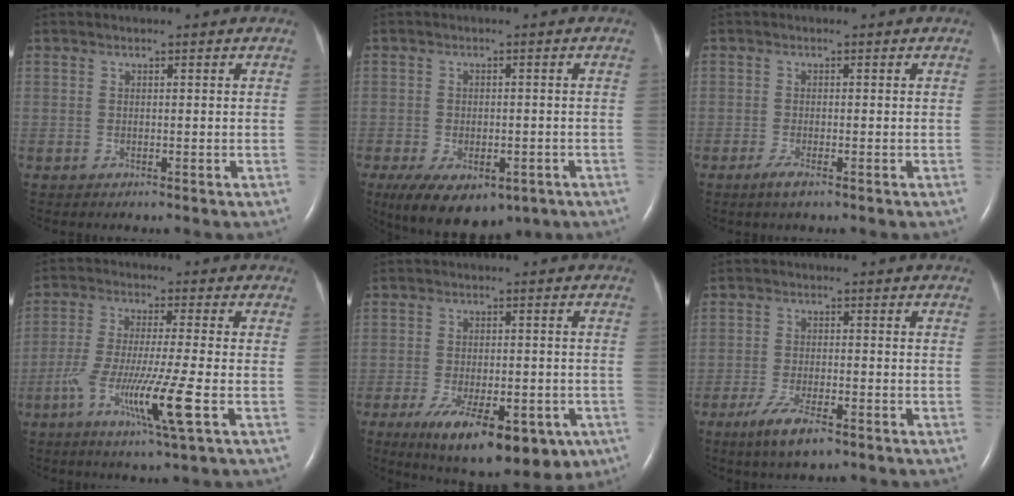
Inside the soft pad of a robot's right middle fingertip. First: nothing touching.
{"total": 11.9, "force": [-7.0, 6.2, 7.3], "torque": [-0.136, -0.011, -0.093]}
{"total": 1.7, "force": [-1.0, 0.2, 1.3], "torque": [-0.034, -0.006, -0.022]}
{"total": 10.5, "force": [-3.9, -0.6, 9.8], "torque": [-0.192, -0.023, -0.074]}
{"total": 16.8, "force": [-9.3, 6.9, 12.2], "torque": [-0.155, -0.015, -0.127]}
{"total": 6.0, "force": [-3.8, 1.3, 4.4], "torque": [-0.093, -0.012, -0.064]}